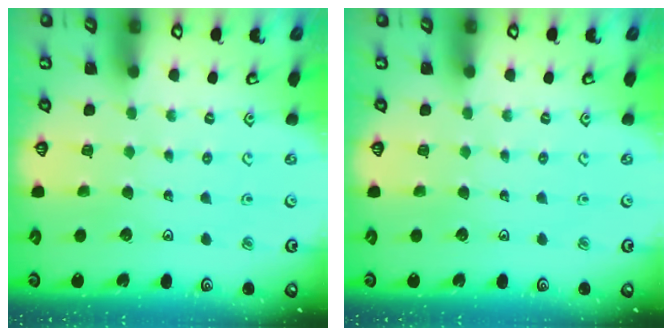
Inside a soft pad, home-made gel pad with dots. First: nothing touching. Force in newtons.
{"total": 0.0}